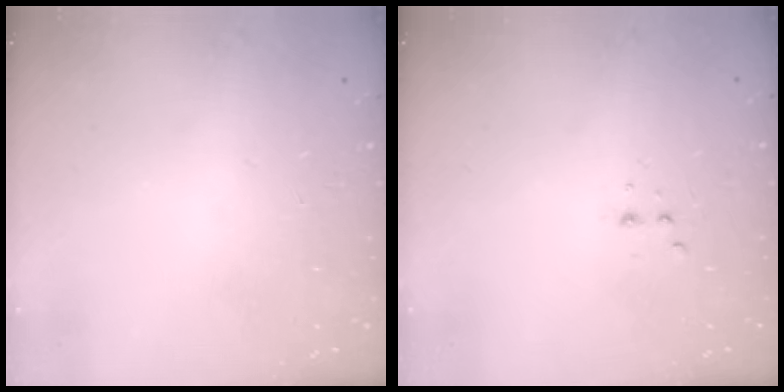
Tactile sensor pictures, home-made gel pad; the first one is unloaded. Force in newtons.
{"total": 2.5, "press": 2.4, "slide": 0.5}